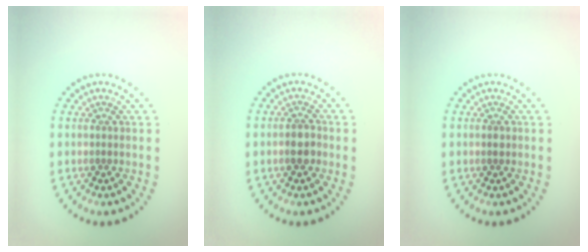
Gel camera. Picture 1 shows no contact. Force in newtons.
{"total": 2.0, "press": 1.9, "slide": 0.5}
{"total": 0.7, "press": 0.7, "slide": 0.0}